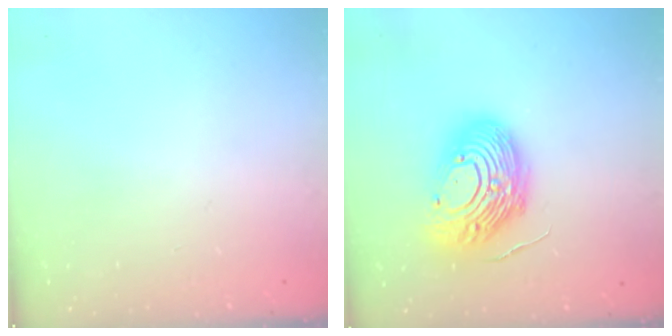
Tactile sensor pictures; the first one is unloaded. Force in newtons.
{"total": 16.8, "press": 16.7, "slide": 1.9}